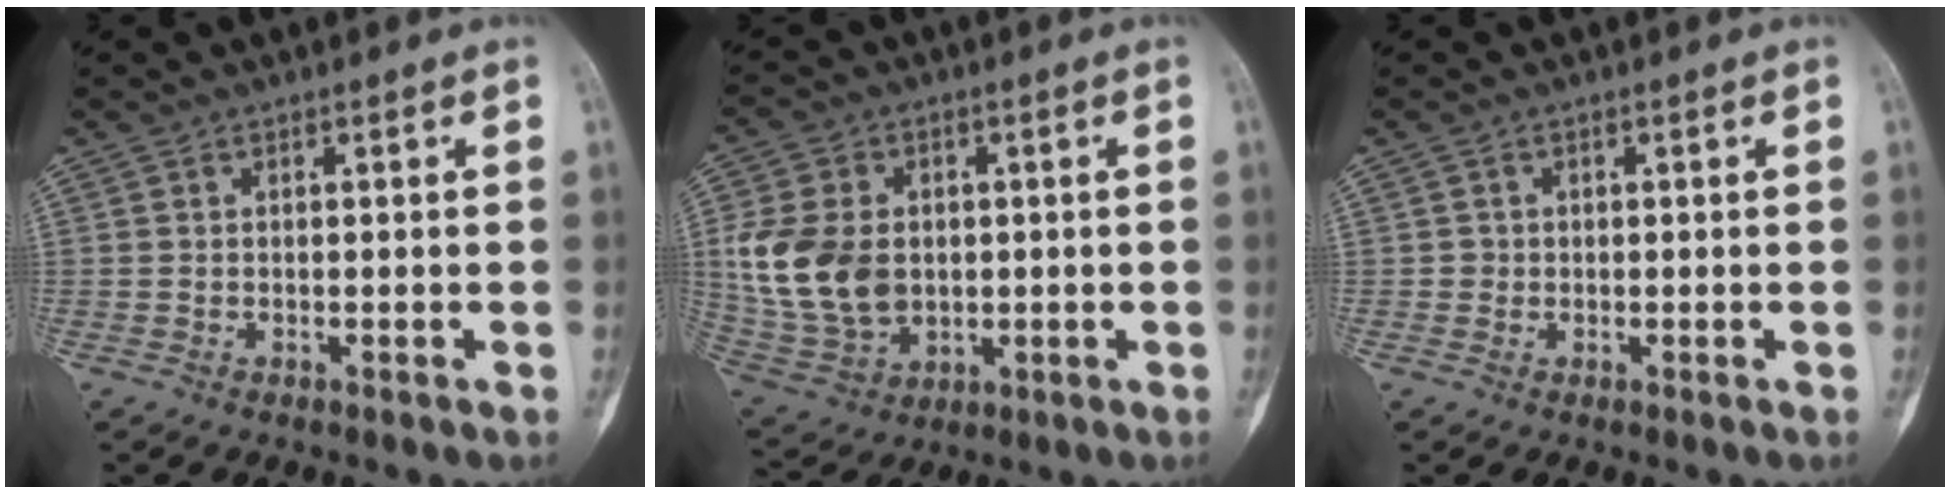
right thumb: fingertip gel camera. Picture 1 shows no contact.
{"total": 15.2, "force": [0.9, 11.2, 10.2], "torque": [-0.189, -0.004, 0.034]}
{"total": 1.0, "force": [0.0, 1.0, 0.0], "torque": [0.007, 0.005, -0.001]}